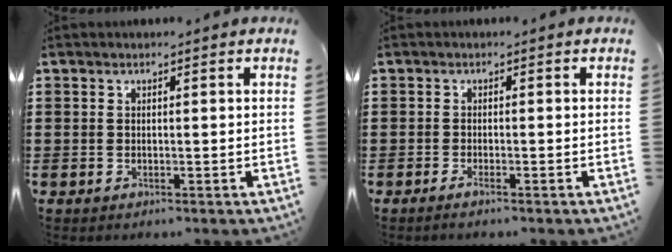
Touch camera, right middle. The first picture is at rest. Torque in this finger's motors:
{"motor_torque": [0.07, 0.35, -0.04, -0.01]}